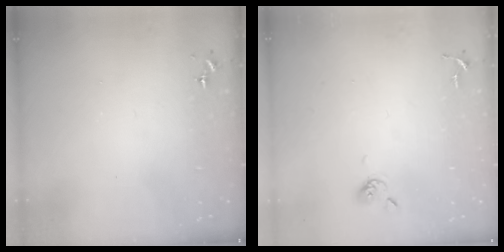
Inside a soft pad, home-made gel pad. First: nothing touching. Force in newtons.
{"total": 4.4, "press": 4.3, "slide": 0.8}